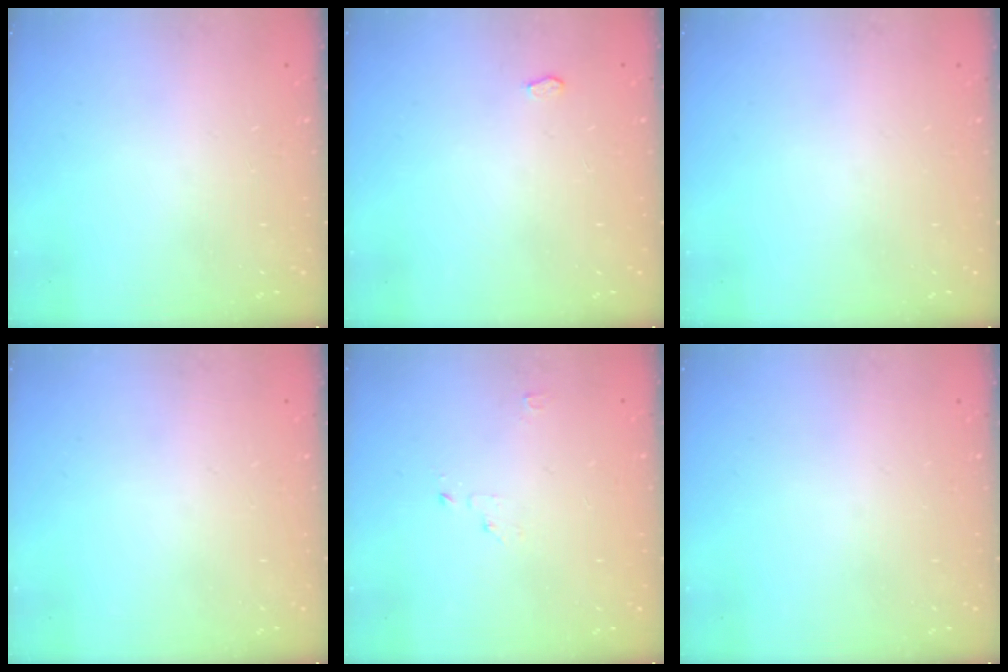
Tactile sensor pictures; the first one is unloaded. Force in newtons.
{"total": 2.3, "press": 2.3, "slide": 0.3}
{"total": 0.0}
{"total": 0.0}
{"total": 2.1, "press": 2.1, "slide": 0.2}
{"total": 0.0}